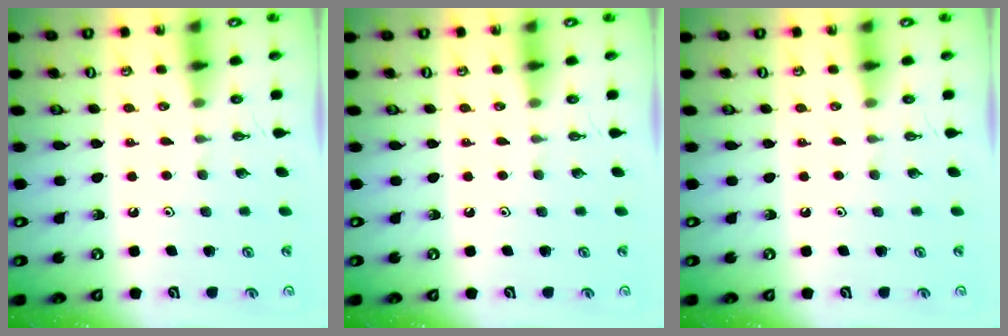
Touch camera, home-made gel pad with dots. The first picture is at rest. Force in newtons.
{"total": 0.0}
{"total": 0.0}